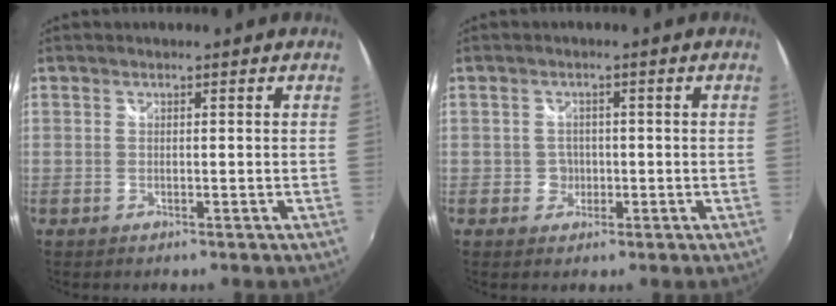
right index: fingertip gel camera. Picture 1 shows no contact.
{"total": 2.5, "force": [-0.7, 2.4, 0.2], "torque": [-0.002, 0.003, -0.010]}